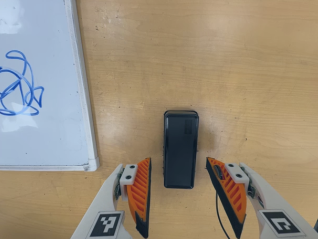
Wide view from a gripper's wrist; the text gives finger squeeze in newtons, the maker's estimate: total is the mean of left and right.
{"total": 0.0}